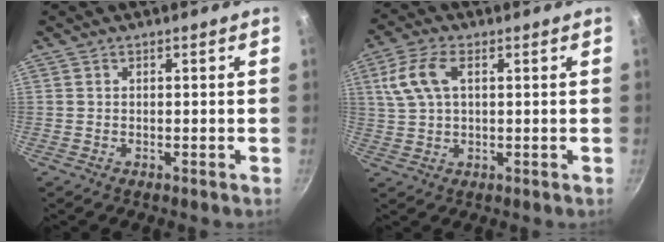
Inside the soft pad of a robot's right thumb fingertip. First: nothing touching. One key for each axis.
{"total": 7.7, "fx": 2.3, "fy": 4.1, "fz": 6.1, "tx": -0.138, "ty": 0.013, "tz": 0.046}